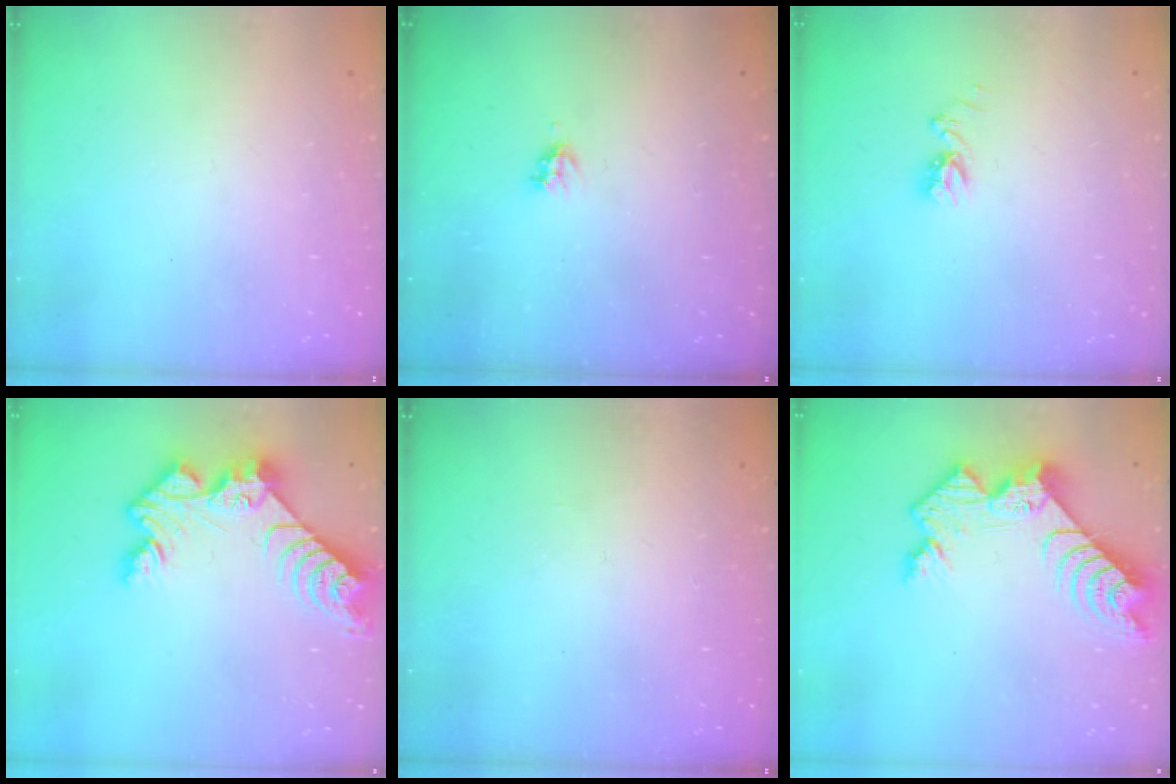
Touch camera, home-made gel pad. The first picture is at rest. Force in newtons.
{"total": 4.2, "press": 4.1, "slide": 0.6}
{"total": 7.1, "press": 7.1, "slide": 0.8}
{"total": 12.4, "press": 12.3, "slide": 1.4}
{"total": 1.2, "press": 1.2, "slide": 0.3}
{"total": 11.5, "press": 11.5, "slide": 0.8}